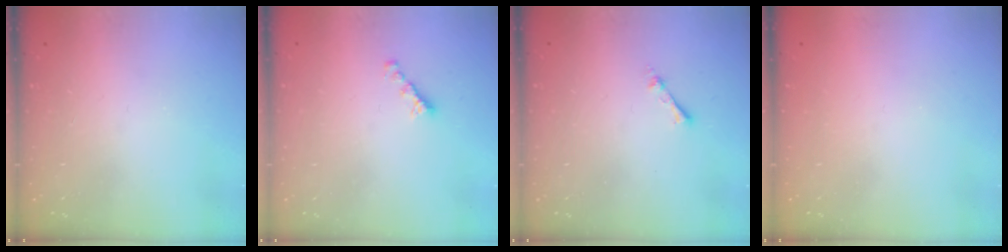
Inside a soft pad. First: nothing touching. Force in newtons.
{"total": 2.7, "press": 2.6, "slide": 0.8}
{"total": 1.9, "press": 1.9, "slide": 0.3}
{"total": 1.3, "press": 1.3, "slide": 0.2}